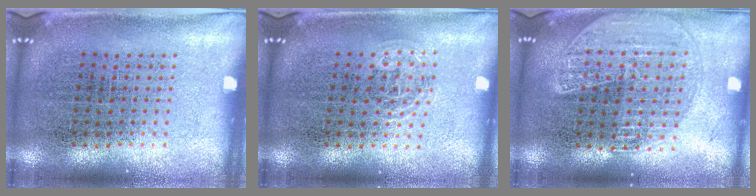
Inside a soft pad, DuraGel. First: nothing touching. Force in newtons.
{"total": 0.8, "press": 0.6, "slide": 0.6}
{"total": 1.7, "press": 1.6, "slide": 0.6}